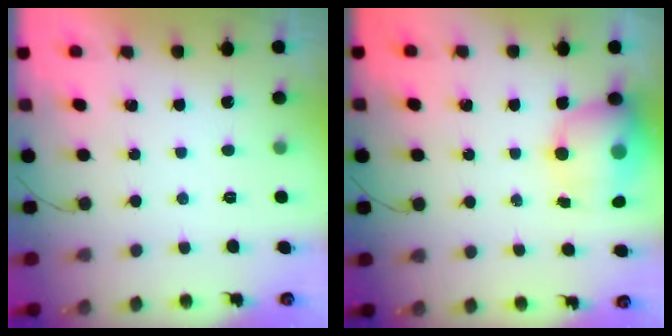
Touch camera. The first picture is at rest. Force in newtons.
{"total": 10.6, "press": 10.2, "slide": 2.7}